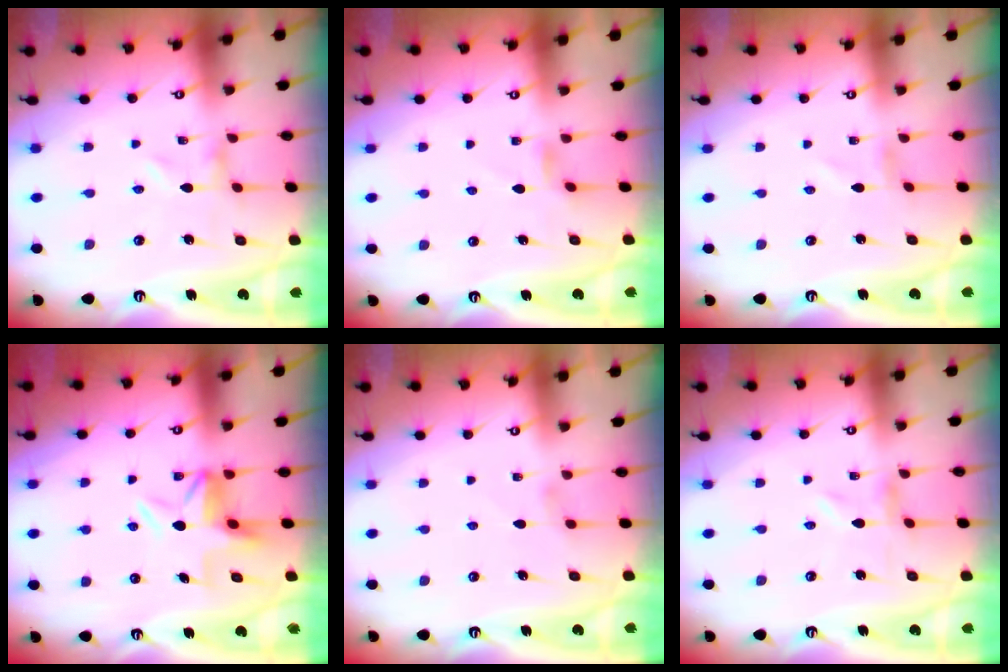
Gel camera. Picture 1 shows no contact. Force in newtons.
{"total": 2.7, "press": 2.6, "slide": 0.4}
{"total": 1.0, "press": 1.0, "slide": 0.1}
{"total": 6.6, "press": 6.3, "slide": 1.7}
{"total": 2.7, "press": 2.7, "slide": 0.3}
{"total": 0.0}